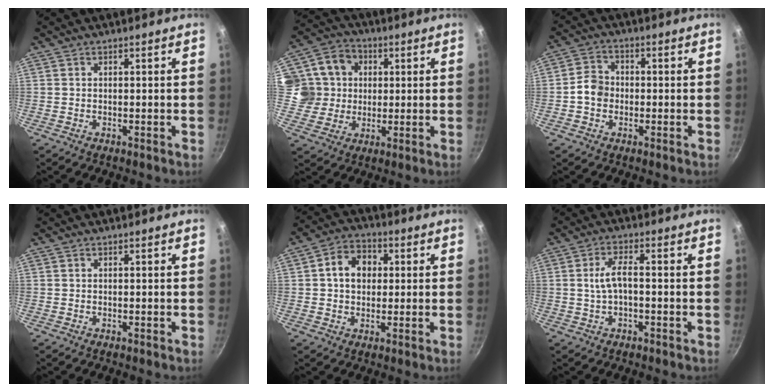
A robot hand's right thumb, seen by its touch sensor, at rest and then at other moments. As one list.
[{"total": 12.0, "force": [2.3, 11.0, 4.1], "torque": [-0.040, 0.009, 0.036]}, {"total": 5.0, "force": [-0.9, 4.3, 2.5], "torque": [-0.023, 0.018, -0.027]}, {"total": 0.0}, {"total": 8.4, "force": [1.4, 6.6, 5.0], "torque": [-0.053, 0.013, 0.011]}, {"total": 4.9, "force": [-0.5, 2.0, 4.5], "torque": [-0.090, 0.020, -0.010]}]